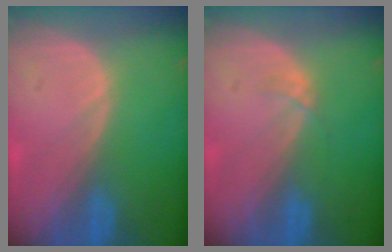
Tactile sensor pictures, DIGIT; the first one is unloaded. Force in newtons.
{"total": 0.9, "press": 0.9, "slide": 0.1}